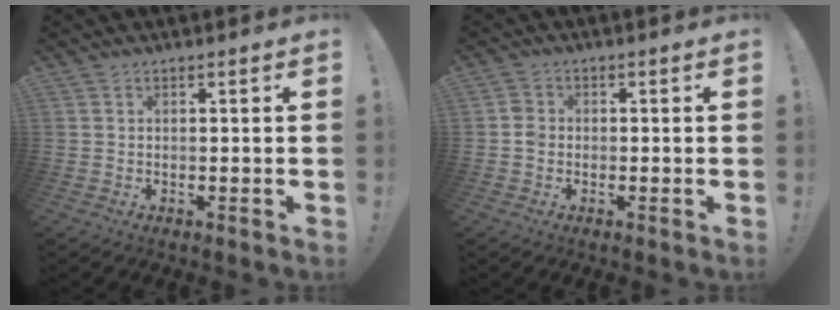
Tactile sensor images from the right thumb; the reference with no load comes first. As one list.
[{"total": 2.5, "force": [-0.8, 2.1, 1.2], "torque": [-0.013, 0.007, -0.016]}]